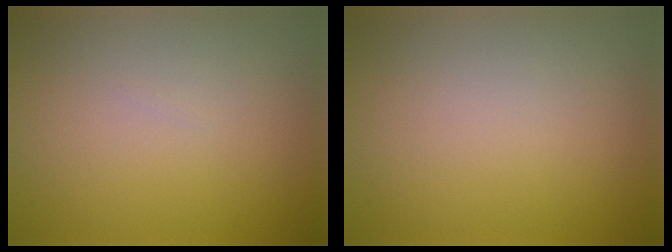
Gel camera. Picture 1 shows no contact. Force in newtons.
{"total": 0.0}